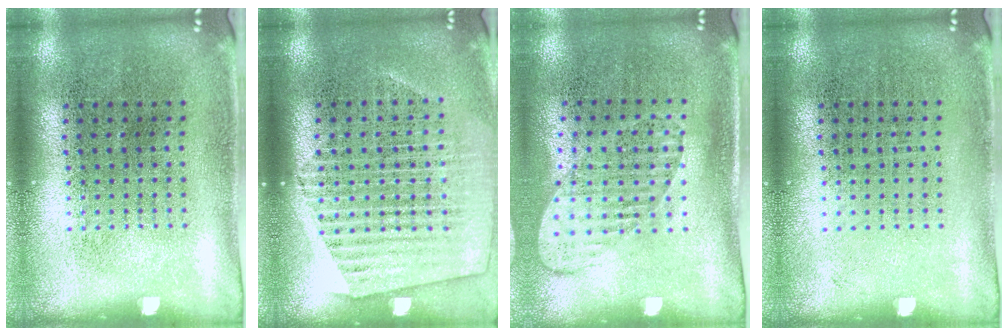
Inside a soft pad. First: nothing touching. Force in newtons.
{"total": 1.5, "press": 1.3, "slide": 0.6}
{"total": 1.5, "press": 1.2, "slide": 0.8}
{"total": 0.0}